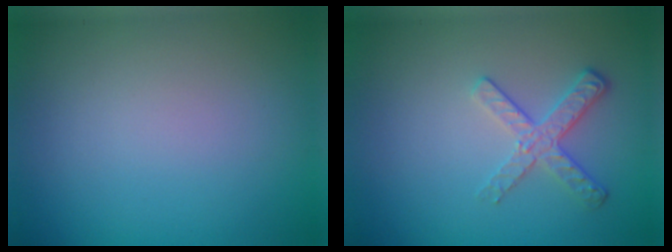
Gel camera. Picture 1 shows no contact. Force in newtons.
{"total": 2.6, "press": 2.4, "slide": 1.2}